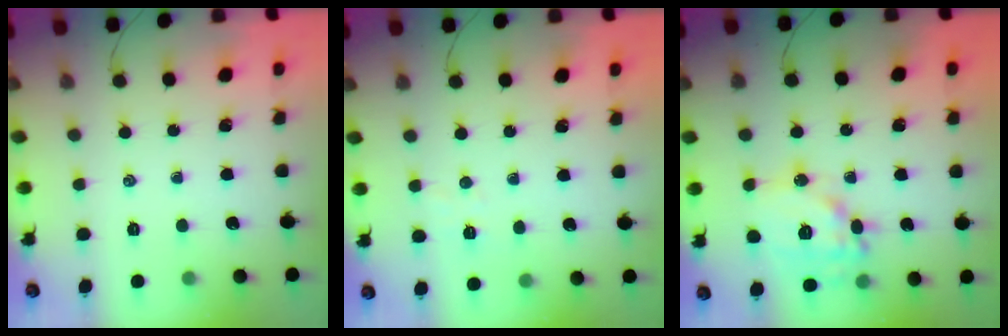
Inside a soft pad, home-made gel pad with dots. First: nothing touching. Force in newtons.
{"total": 3.6, "press": 3.5, "slide": 0.9}
{"total": 15.4, "press": 15.3, "slide": 1.7}